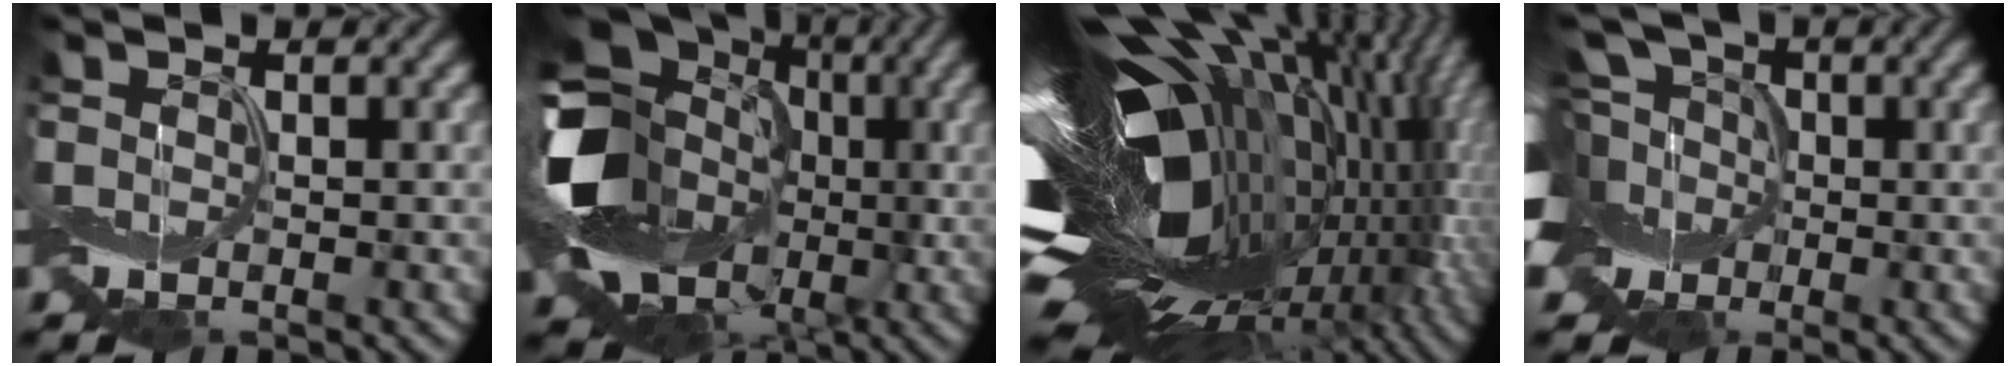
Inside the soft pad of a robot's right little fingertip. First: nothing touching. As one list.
[{"total": 15.3, "force": [0.5, 12.5, 8.9], "torque": [-0.194, -0.004, 0.008]}, {"total": 20.5, "force": [0.0, 10.5, 17.5], "torque": [-0.292, -0.002, -0.002]}, {"total": 12.2, "force": [0.2, 9.1, 8.1], "torque": [-0.148, 0.017, -0.029]}]